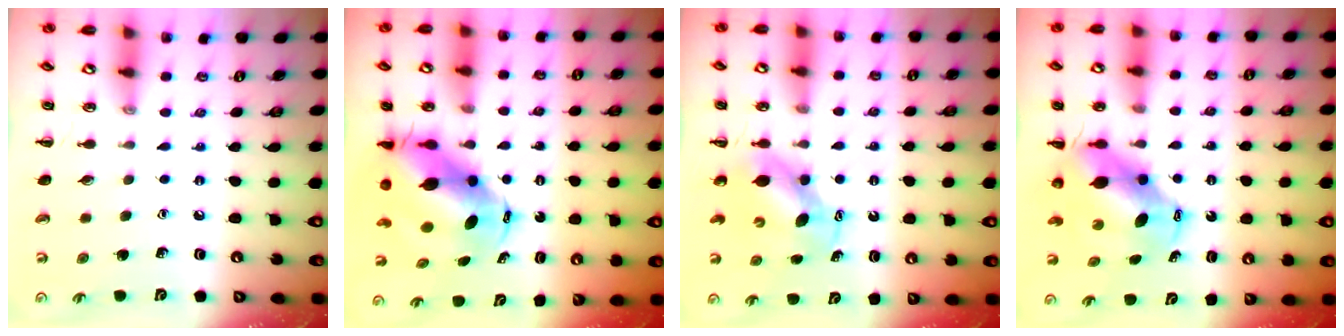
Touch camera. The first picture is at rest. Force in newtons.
{"total": 9.0, "press": 8.7, "slide": 2.4}
{"total": 6.7, "press": 6.7, "slide": 0.7}
{"total": 8.2, "press": 7.8, "slide": 2.2}